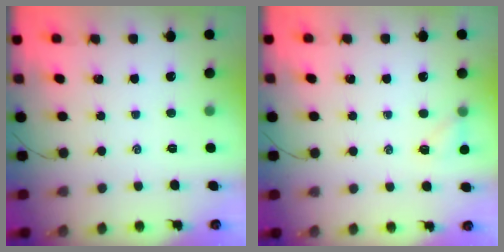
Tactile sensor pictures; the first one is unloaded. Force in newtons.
{"total": 5.7, "press": 5.6, "slide": 0.9}